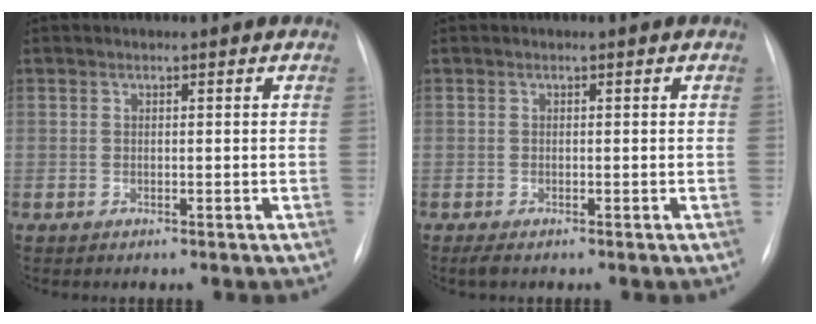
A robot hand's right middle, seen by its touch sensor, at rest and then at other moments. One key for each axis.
{"total": 1.2, "fx": -0.9, "fy": 0.3, "fz": 0.8, "tx": -0.014, "ty": -0.004, "tz": -0.013}